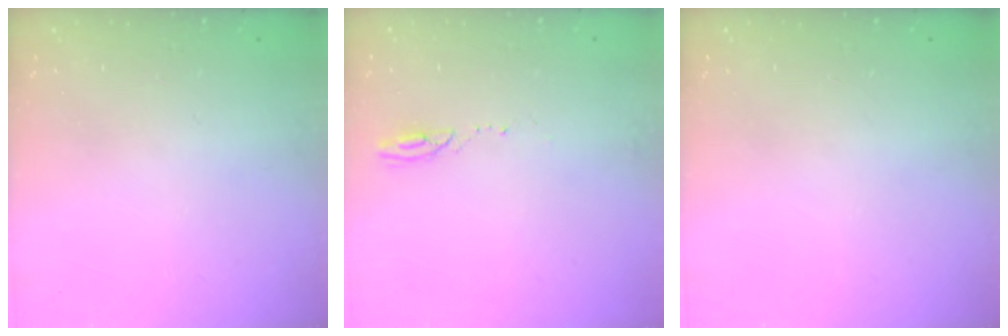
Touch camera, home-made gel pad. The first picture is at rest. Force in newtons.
{"total": 3.0, "press": 3.0, "slide": 0.4}
{"total": 0.0}